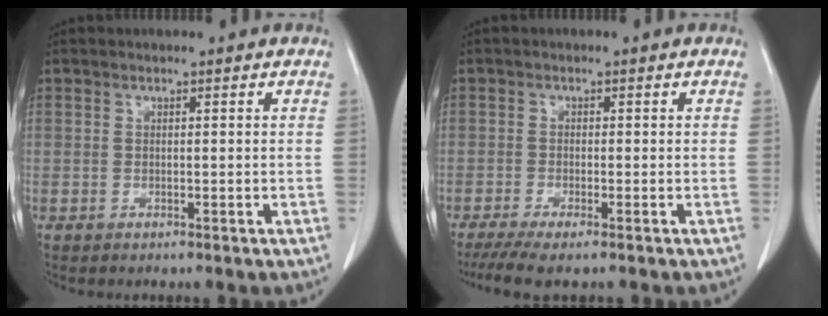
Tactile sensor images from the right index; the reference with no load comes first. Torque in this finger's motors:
{"motor_torque": [0.17, -0.15, 0.19, 0.05]}